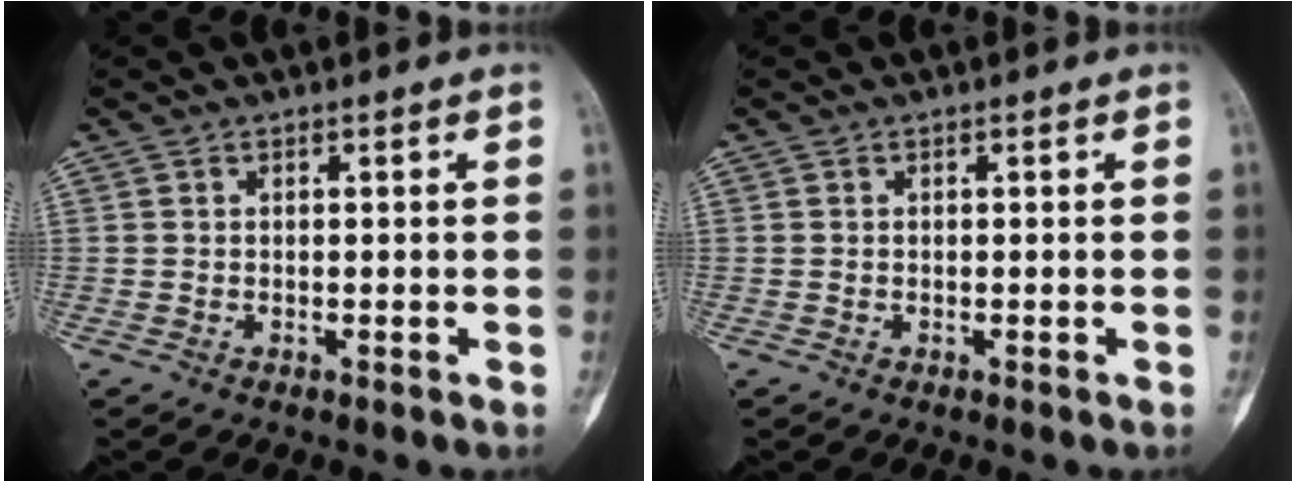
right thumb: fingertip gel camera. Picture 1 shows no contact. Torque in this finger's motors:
{"motor_torque": [0.00, 0.01, 0.01, 0.02, 0.01]}